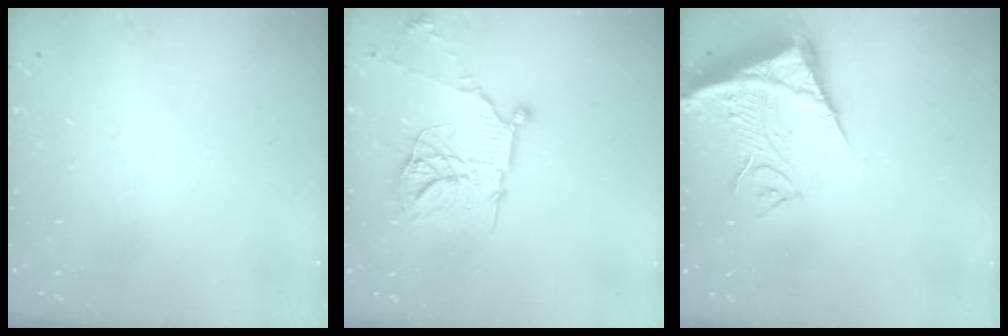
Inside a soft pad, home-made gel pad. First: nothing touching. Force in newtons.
{"total": 17.9, "press": 17.8, "slide": 1.6}
{"total": 13.0, "press": 12.9, "slide": 1.8}